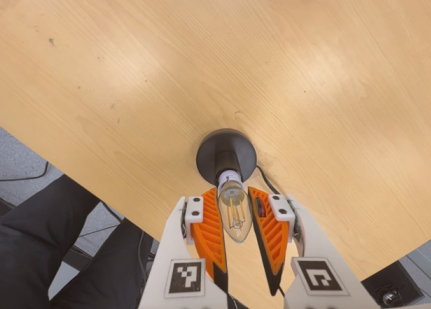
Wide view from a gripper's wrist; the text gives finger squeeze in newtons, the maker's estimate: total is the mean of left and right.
{"total": 12.6, "left": 12.0, "right": 13.1}